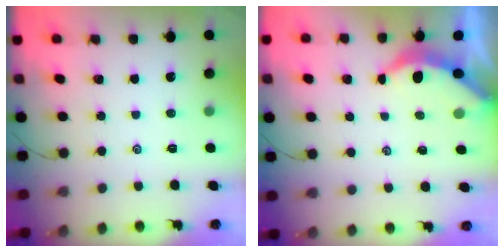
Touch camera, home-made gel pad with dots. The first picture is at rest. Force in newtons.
{"total": 3.8, "press": 3.8, "slide": 0.4}